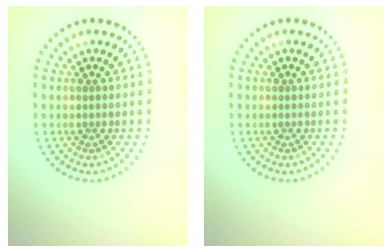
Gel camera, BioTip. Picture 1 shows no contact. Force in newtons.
{"total": 0.0}